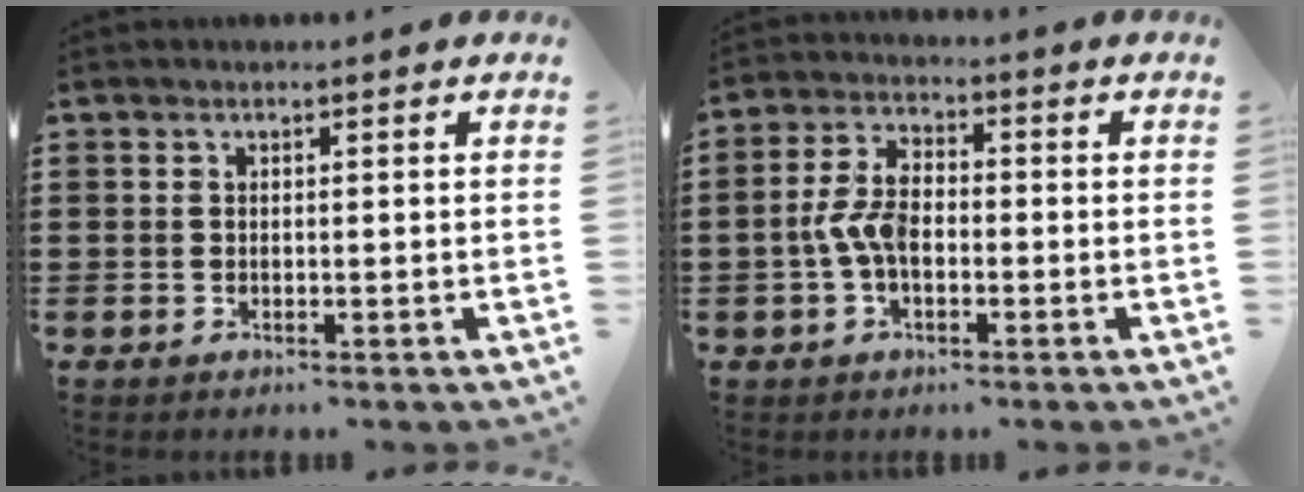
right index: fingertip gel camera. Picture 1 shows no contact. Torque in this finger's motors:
{"motor_torque": [1.59, 0.55, 0.75, 0.16]}